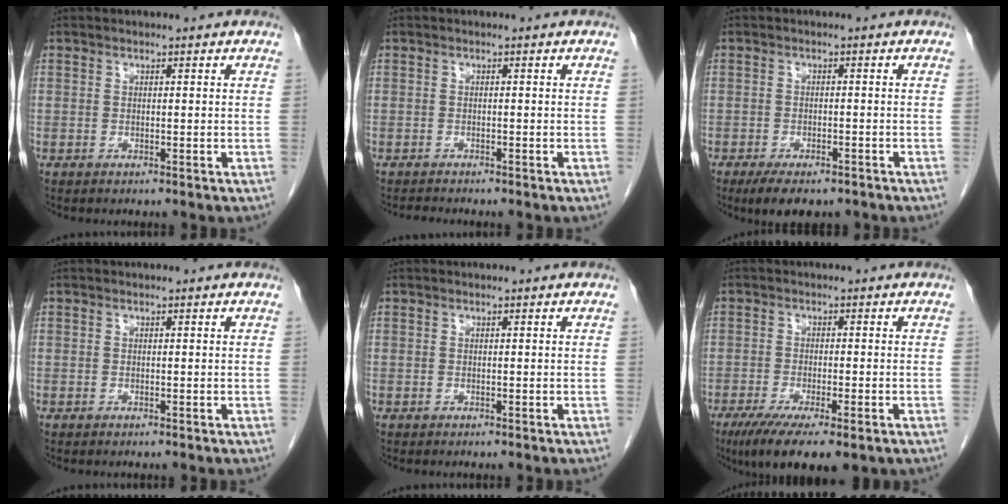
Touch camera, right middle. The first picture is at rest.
{"total": 1.5, "force": [-1.4, 0.0, 0.4], "torque": [-0.011, -0.005, -0.021]}
{"total": 6.2, "force": [-4.7, 2.1, 3.5], "torque": [-0.052, -0.009, -0.068]}
{"total": 0.0}
{"total": 0.0}
{"total": 10.5, "force": [-6.6, 2.5, 7.8], "torque": [-0.119, -0.023, -0.100]}